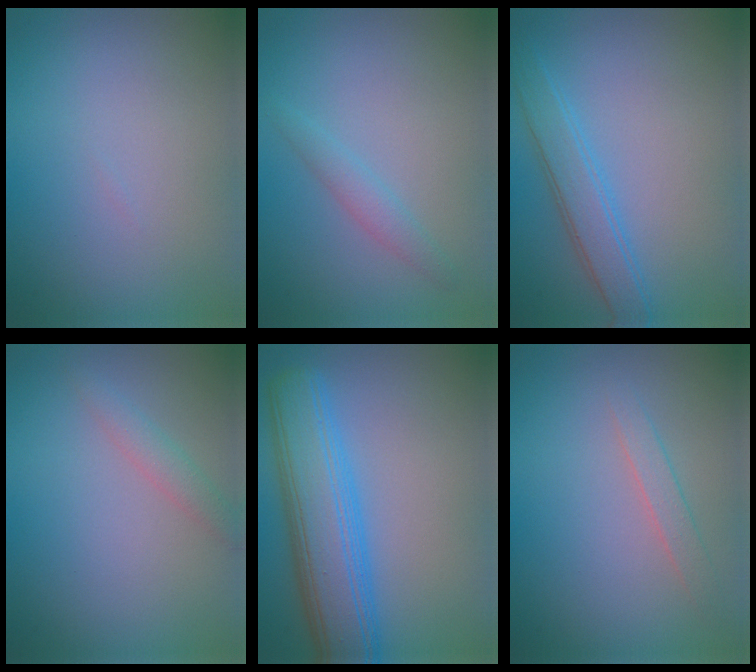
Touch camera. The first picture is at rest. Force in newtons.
{"total": 1.4, "press": 1.4, "slide": 0.1}
{"total": 3.2, "press": 3.2, "slide": 0.1}
{"total": 1.5, "press": 1.5, "slide": 0.1}
{"total": 8.0, "press": 8.0, "slide": 0.2}
{"total": 1.5, "press": 1.5, "slide": 0.1}